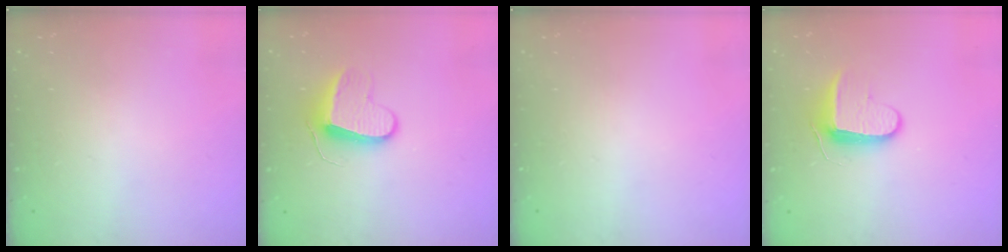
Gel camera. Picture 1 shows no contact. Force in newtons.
{"total": 9.4, "press": 9.4, "slide": 0.4}
{"total": 0.0}
{"total": 8.7, "press": 8.7, "slide": 0.9}